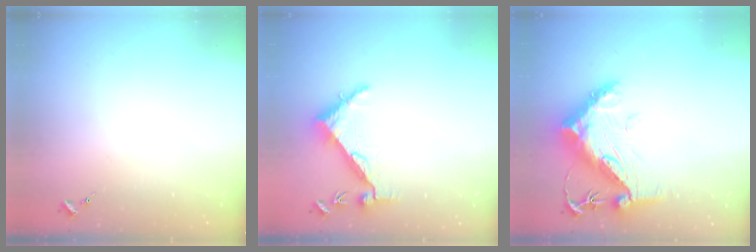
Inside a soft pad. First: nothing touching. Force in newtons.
{"total": 6.2, "press": 6.2, "slide": 0.7}
{"total": 19.4, "press": 19.3, "slide": 1.7}